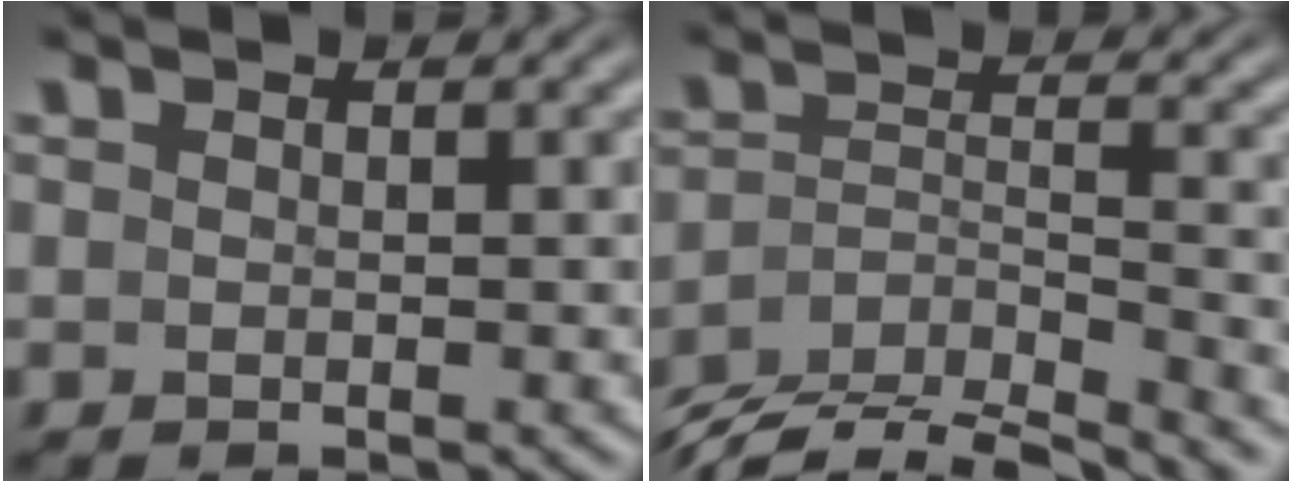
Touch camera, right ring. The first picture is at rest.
{"total": 8.6, "force": [-5.2, 4.8, 5.0], "torque": [-0.097, -0.037, -0.075]}